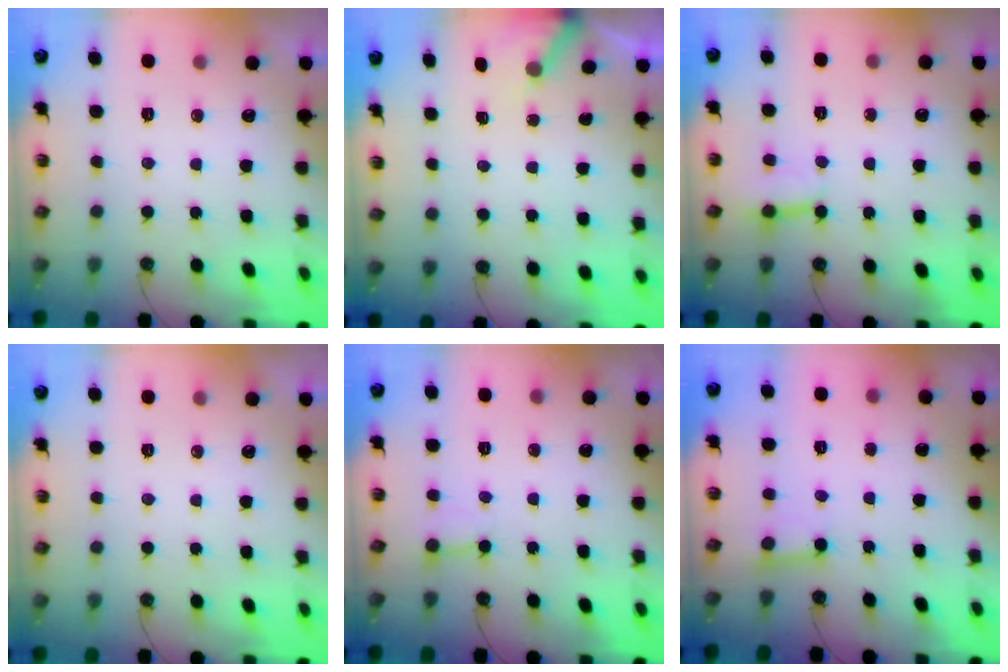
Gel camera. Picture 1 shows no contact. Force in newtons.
{"total": 3.4, "press": 3.4, "slide": 0.3}
{"total": 2.8, "press": 2.8, "slide": 0.3}
{"total": 0.0}
{"total": 3.3, "press": 3.3, "slide": 0.3}
{"total": 2.5, "press": 2.5, "slide": 0.4}